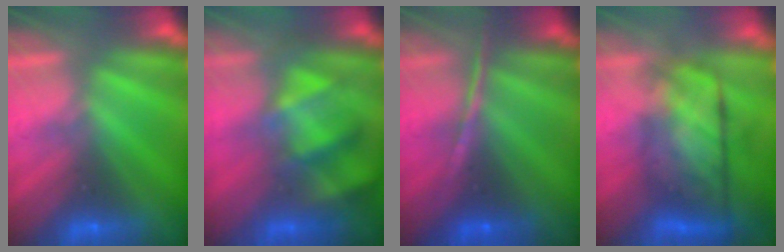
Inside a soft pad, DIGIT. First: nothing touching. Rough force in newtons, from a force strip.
{"total": 4.9}
{"total": 1.3}
{"total": 9.3}